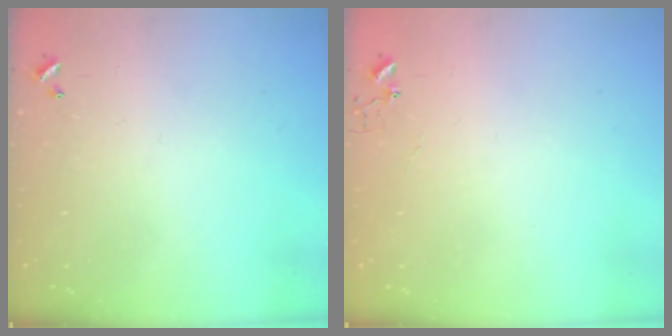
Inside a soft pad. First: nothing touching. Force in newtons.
{"total": 3.4, "press": 3.4, "slide": 0.3}